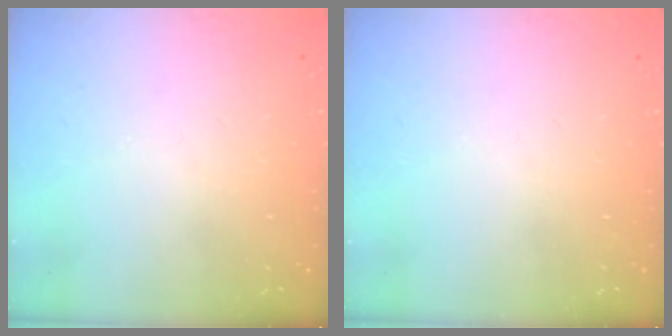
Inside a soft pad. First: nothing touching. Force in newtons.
{"total": 0.0}